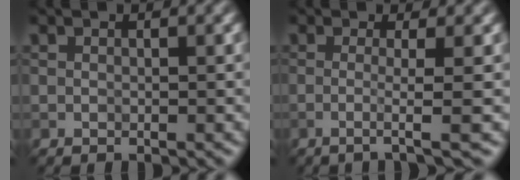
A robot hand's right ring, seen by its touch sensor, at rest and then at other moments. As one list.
[{"total": 3.1, "force": [-0.3, 0.6, 3.0], "torque": [-0.044, -0.007, -0.017]}]